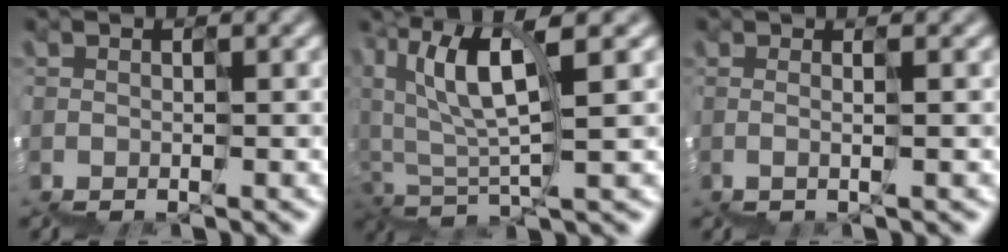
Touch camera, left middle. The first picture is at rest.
{"total": 5.4, "force": [2.8, 1.4, 4.4], "torque": [-0.079, 0.007, 0.053]}
{"total": 0.6, "force": [0.3, 0.1, 0.5], "torque": [-0.001, -0.007, 0.003]}